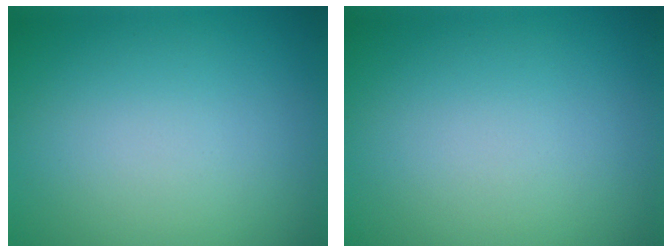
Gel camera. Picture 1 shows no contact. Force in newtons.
{"total": 0.0}